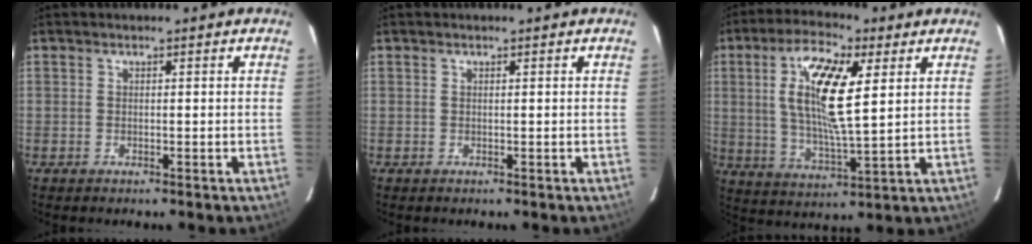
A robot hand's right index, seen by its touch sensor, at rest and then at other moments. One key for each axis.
{"total": 0.0}
{"total": 14.3, "fx": 4.2, "fy": 4.2, "fz": 13.0, "tx": -0.245, "ty": 0.006, "tz": 0.078}